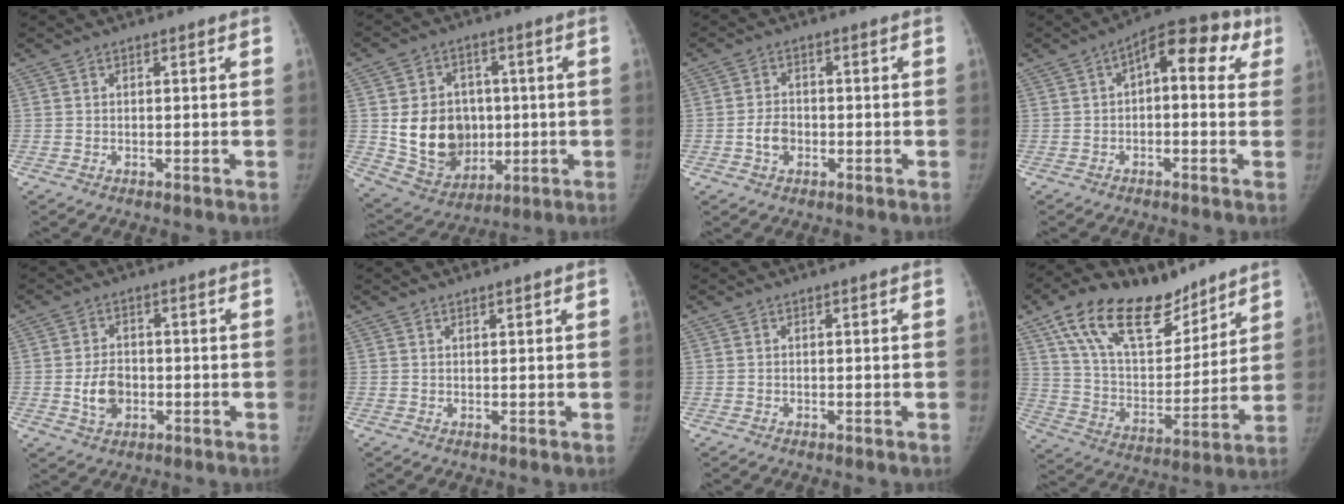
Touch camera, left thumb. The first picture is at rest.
{"total": 15.3, "force": [0.1, 12.6, 8.6], "torque": [-0.104, -0.006, 0.026]}
{"total": 3.8, "force": [-1.1, 2.8, 2.3], "torque": [-0.035, 0.012, -0.022]}
{"total": 11.6, "force": [3.4, 5.8, 9.5], "torque": [-0.092, 0.034, 0.033]}
{"total": 5.9, "force": [-1.1, 4.3, 3.9], "torque": [-0.058, 0.005, -0.016]}
{"total": 0.8, "force": [0.7, 0.1, 0.4], "torque": [-0.006, -0.004, 0.012]}
{"total": 0.0}
{"total": 22.5, "force": [15.0, 11.1, 12.6], "torque": [-0.183, -0.051, 0.269]}